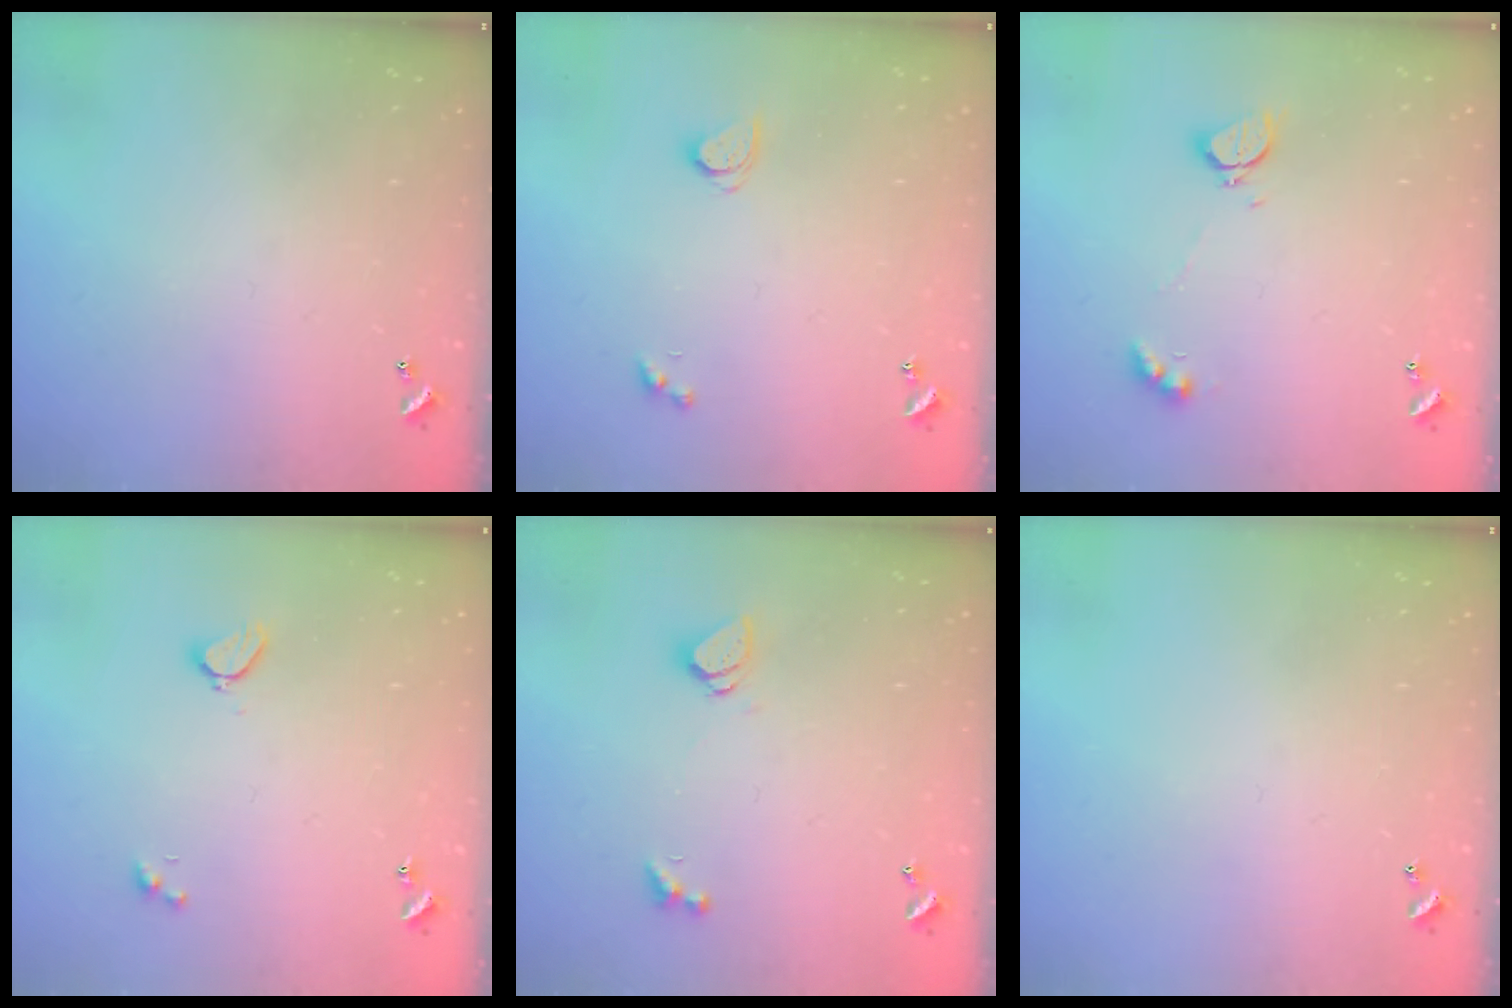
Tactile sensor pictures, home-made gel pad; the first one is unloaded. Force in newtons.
{"total": 2.6, "press": 2.6, "slide": 0.3}
{"total": 2.3, "press": 2.3, "slide": 0.5}
{"total": 2.1, "press": 2.0, "slide": 0.5}
{"total": 1.2, "press": 1.1, "slide": 0.5}
{"total": 0.0}